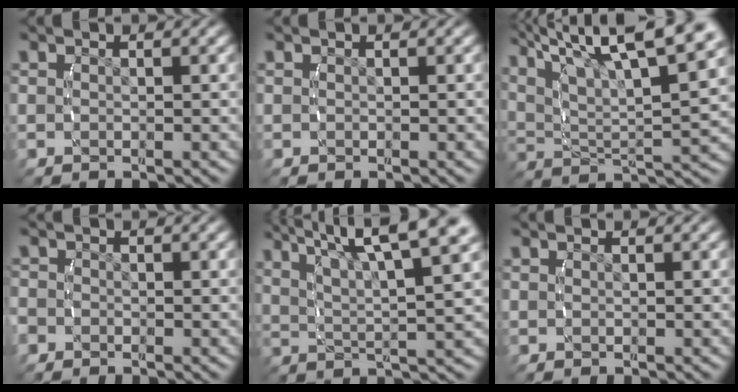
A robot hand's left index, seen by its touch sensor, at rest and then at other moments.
{"total": 0.0}
{"total": 11.9, "force": [6.2, 5.5, 8.6], "torque": [-0.144, 0.006, 0.089]}
{"total": 3.5, "force": [-1.1, 3.2, 0.9], "torque": [-0.036, -0.011, -0.026]}
{"total": 8.2, "force": [4.0, 3.5, 6.2], "torque": [-0.098, 0.006, 0.055]}
{"total": 0.0}